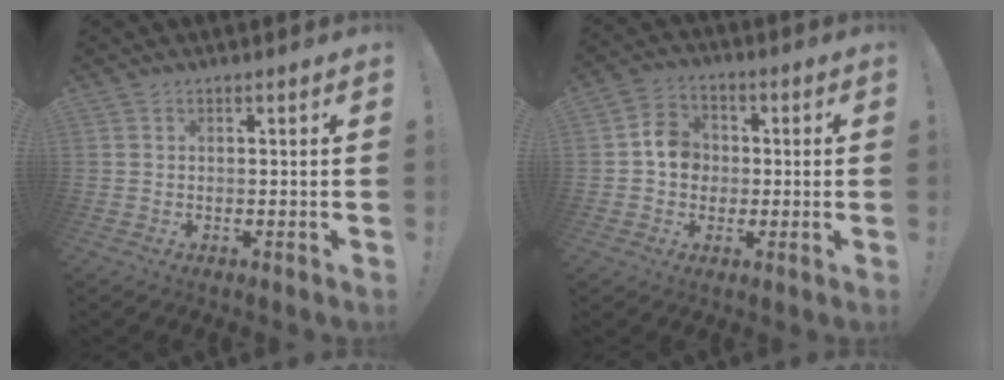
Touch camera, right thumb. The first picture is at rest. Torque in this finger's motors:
{"motor_torque": [0.08, 0.31, 0.12, 0.38, 0.20]}